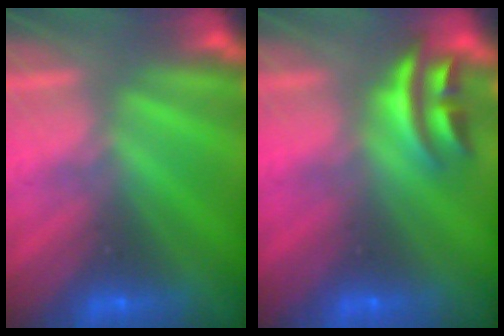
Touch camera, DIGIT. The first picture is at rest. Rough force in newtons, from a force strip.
{"total": 2.7}